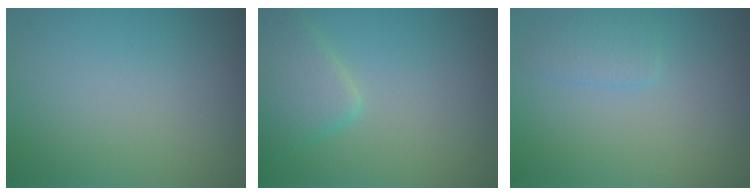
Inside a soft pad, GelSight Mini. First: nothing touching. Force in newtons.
{"total": 3.6, "press": 3.6, "slide": 0.2}
{"total": 1.4, "press": 1.4, "slide": 0.1}